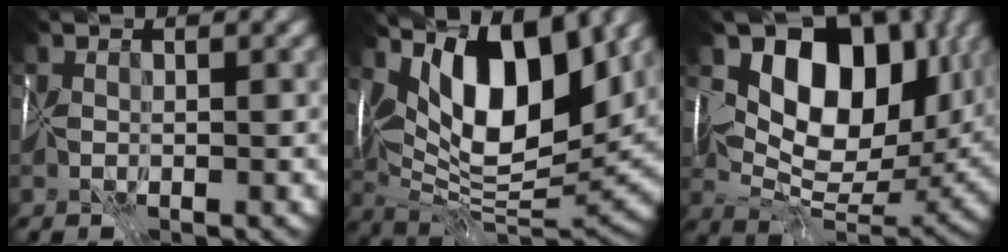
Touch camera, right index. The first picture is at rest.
{"total": 12.3, "force": [5.2, 5.1, 9.8], "torque": [-0.138, -0.001, 0.086]}
{"total": 12.7, "force": [5.0, 7.7, 8.7], "torque": [-0.097, -0.003, 0.096]}